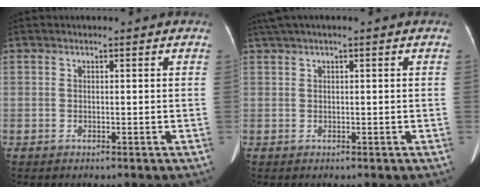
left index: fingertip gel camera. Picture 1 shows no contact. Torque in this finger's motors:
{"motor_torque": [0.98, -1.16, 0.37, 0.09]}